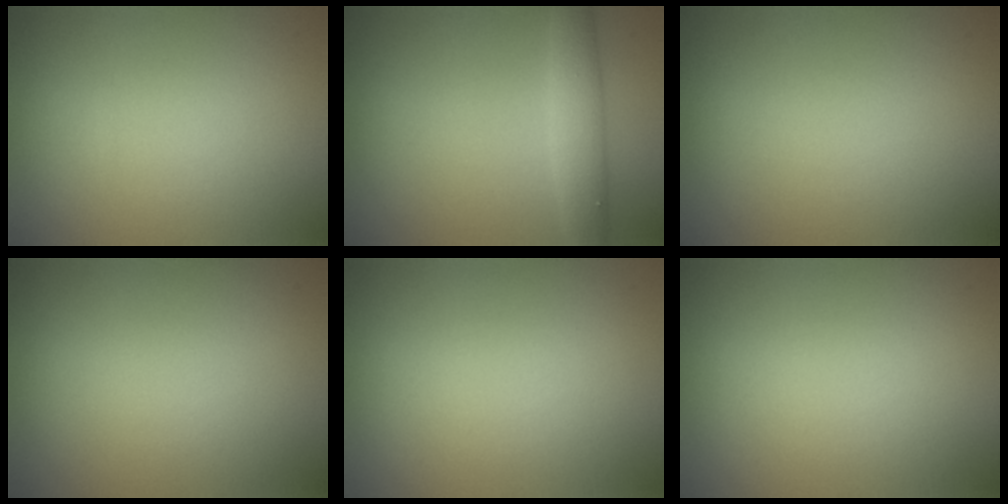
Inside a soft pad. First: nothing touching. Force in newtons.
{"total": 2.8, "press": 2.8, "slide": 0.1}
{"total": 0.0}
{"total": 0.0}
{"total": 0.0}
{"total": 0.0}